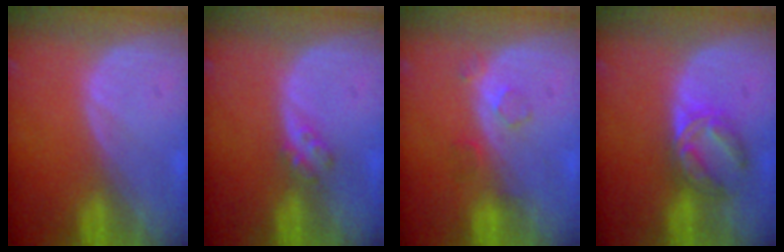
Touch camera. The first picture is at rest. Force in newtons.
{"total": 2.5, "press": 2.1, "slide": 1.4}
{"total": 2.5, "press": 2.5, "slide": 0.3}
{"total": 5.6, "press": 5.5, "slide": 1.1}